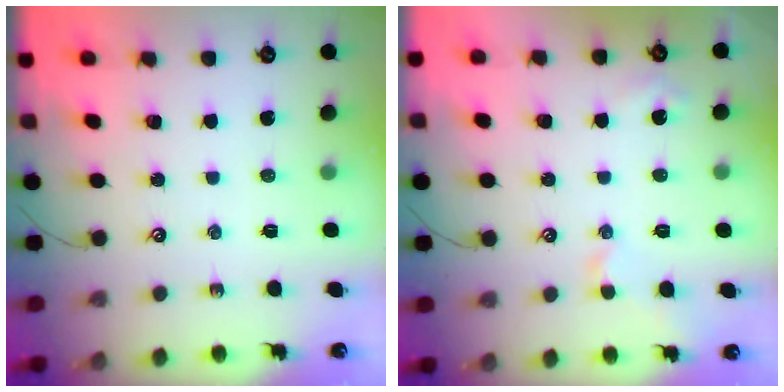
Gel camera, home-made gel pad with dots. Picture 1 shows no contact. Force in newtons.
{"total": 3.1, "press": 3.0, "slide": 0.7}